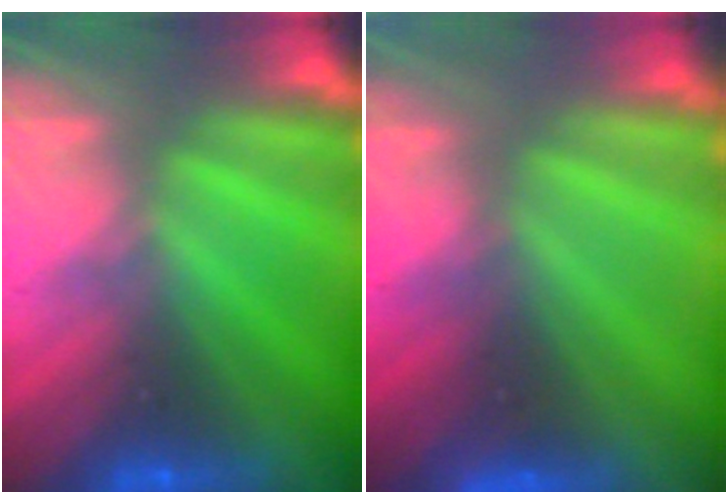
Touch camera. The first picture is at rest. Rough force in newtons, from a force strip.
{"total": 4.6}